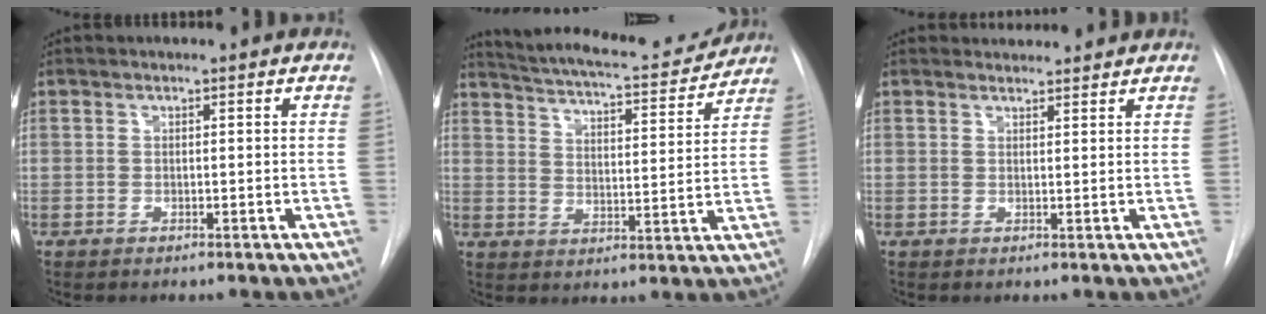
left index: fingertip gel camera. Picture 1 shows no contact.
{"total": 16.7, "force": [15.4, 2.9, 5.8], "torque": [-0.094, 0.000, 0.215]}
{"total": 3.8, "force": [3.8, 0.9, 0.1], "torque": [-0.004, 0.020, 0.049]}